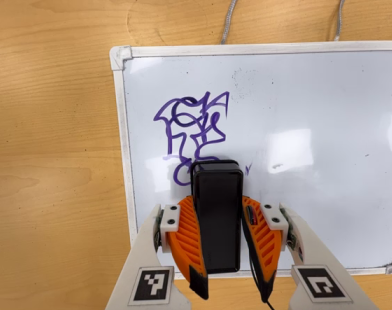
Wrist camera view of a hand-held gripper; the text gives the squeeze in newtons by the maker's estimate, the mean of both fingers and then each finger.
{"total": 8.0, "left": 6.7, "right": 9.3}